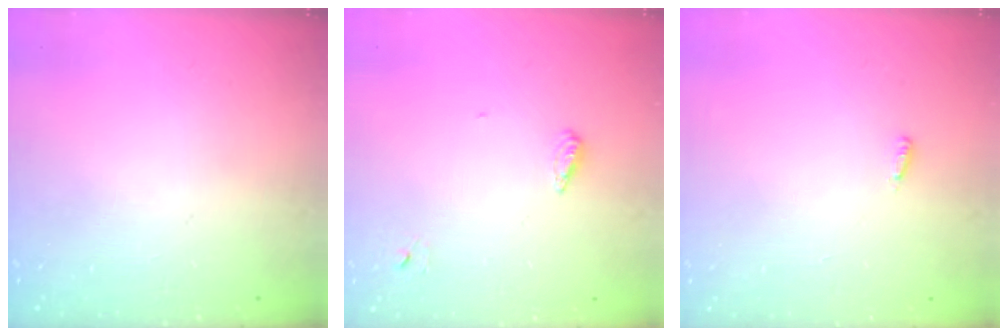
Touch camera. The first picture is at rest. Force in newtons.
{"total": 4.6, "press": 4.4, "slide": 1.0}
{"total": 2.9, "press": 2.8, "slide": 0.9}